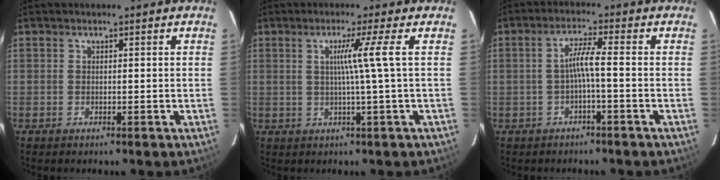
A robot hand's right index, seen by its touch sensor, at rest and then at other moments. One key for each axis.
{"total": 4.9, "fx": 0.5, "fy": -2.3, "fz": 4.3, "tx": -0.066, "ty": -0.007, "tz": 0.010}
{"total": 3.4, "fx": -1.3, "fy": -0.5, "fz": 3.1, "tx": -0.066, "ty": 0.005, "tz": -0.023}